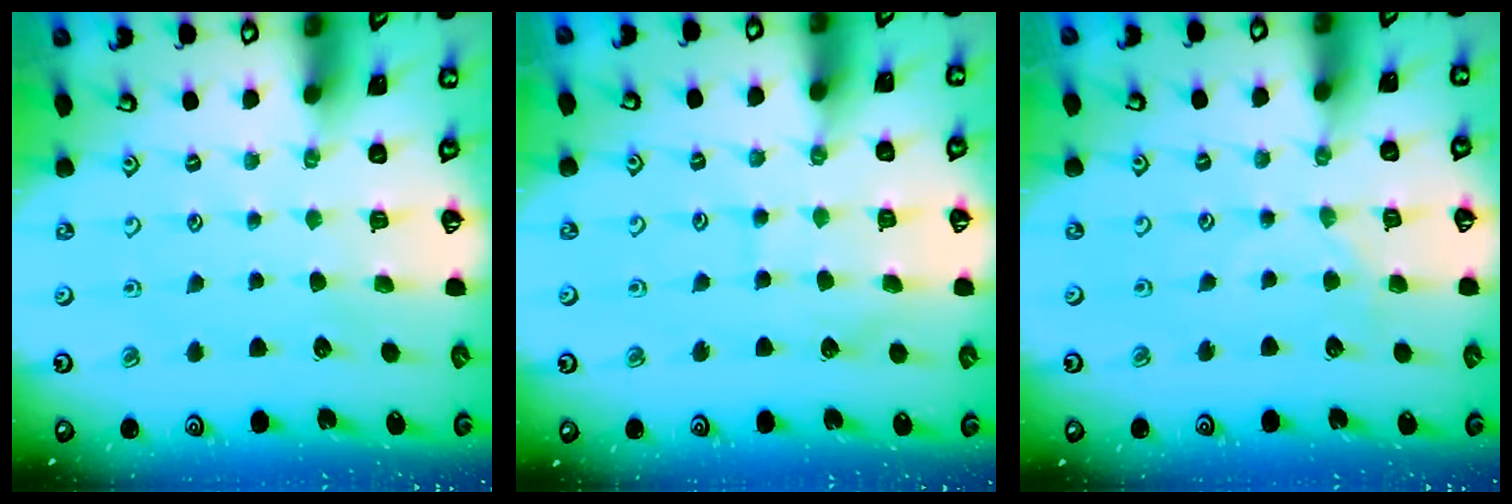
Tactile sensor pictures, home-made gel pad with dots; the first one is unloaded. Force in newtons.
{"total": 4.5, "press": 4.5, "slide": 0.5}
{"total": 0.0}